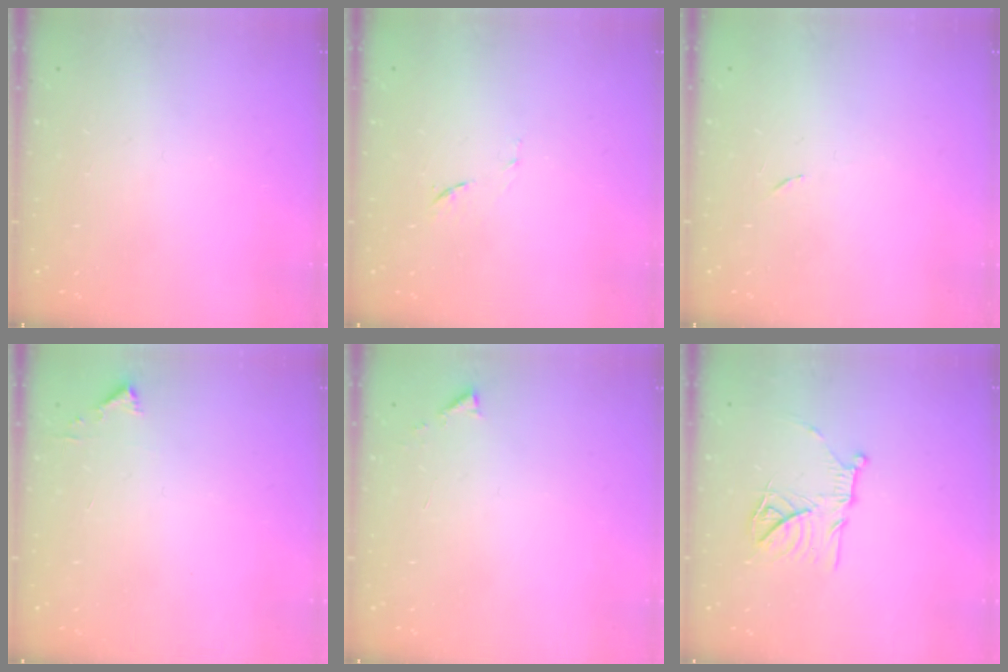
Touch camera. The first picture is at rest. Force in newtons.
{"total": 7.8, "press": 7.7, "slide": 0.6}
{"total": 3.5, "press": 3.3, "slide": 1.2}
{"total": 2.3, "press": 2.3, "slide": 0.2}
{"total": 2.9, "press": 2.9, "slide": 0.4}
{"total": 14.9, "press": 14.8, "slide": 1.4}